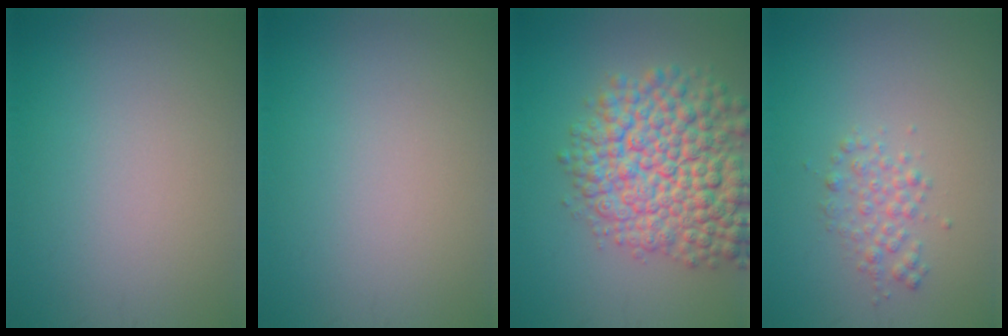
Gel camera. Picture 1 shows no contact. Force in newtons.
{"total": 0.0}
{"total": 10.6, "press": 10.5, "slide": 0.4}
{"total": 2.0, "press": 2.0, "slide": 0.0}